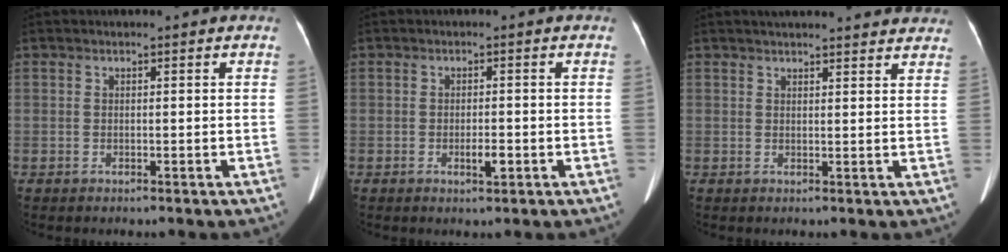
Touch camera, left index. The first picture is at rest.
{"total": 1.9, "force": [-0.7, 0.5, 1.7], "torque": [-0.030, -0.002, -0.009]}
{"total": 17.2, "force": [15.9, 2.7, 6.2], "torque": [-0.073, 0.028, 0.189]}